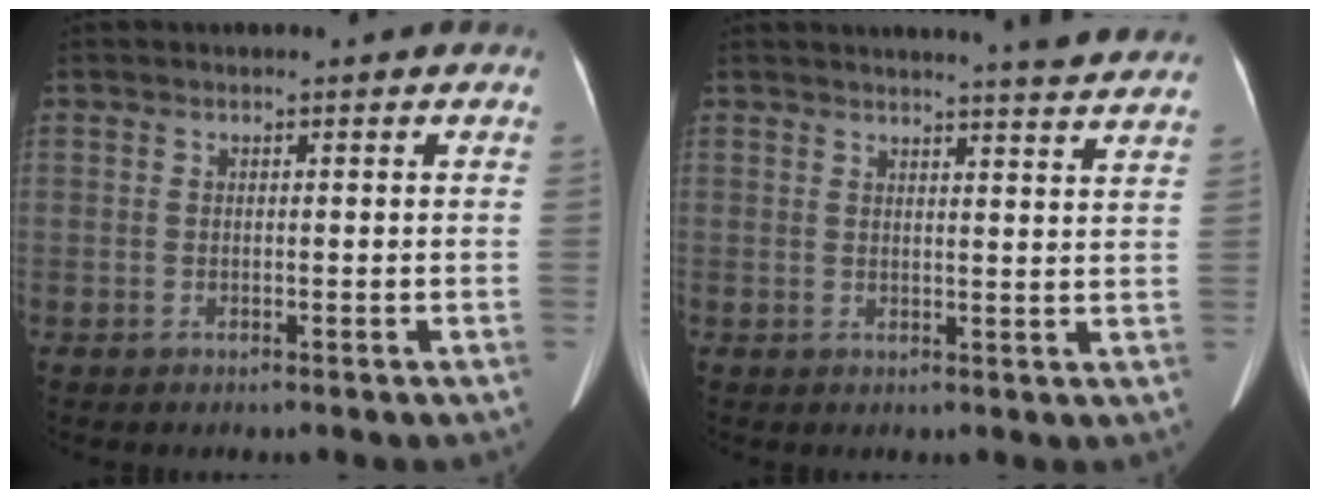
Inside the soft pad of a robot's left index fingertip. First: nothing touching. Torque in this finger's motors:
{"motor_torque": [0.70, -0.99, -0.01, 0.05]}